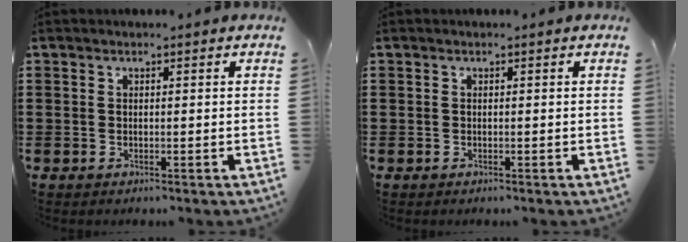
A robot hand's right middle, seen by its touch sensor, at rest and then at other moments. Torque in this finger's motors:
{"motor_torque": [0.23, -0.08, -0.02, 0.02]}